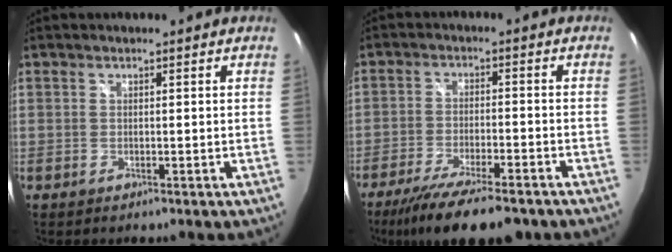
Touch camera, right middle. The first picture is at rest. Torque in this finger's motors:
{"motor_torque": [1.07, -1.07, 0.22, 0.09]}